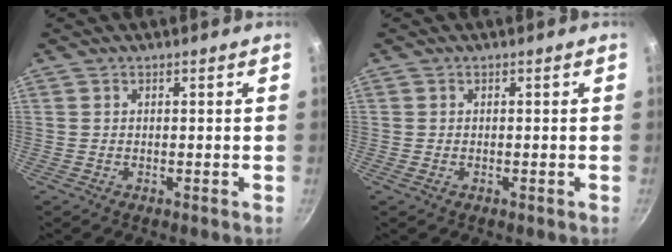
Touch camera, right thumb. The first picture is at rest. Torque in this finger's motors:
{"motor_torque": [-0.39, 0.01, -0.43, 0.05, 0.07]}